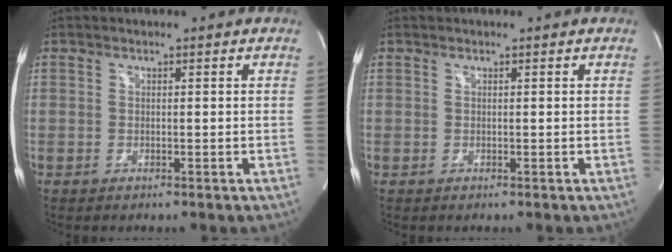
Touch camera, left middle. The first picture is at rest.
{"total": 0.0}